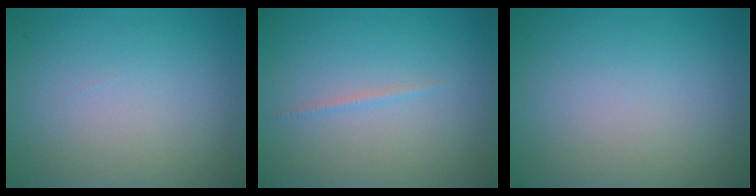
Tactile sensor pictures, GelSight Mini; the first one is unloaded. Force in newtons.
{"total": 0.6, "press": 0.6, "slide": 0.0}
{"total": 0.0}